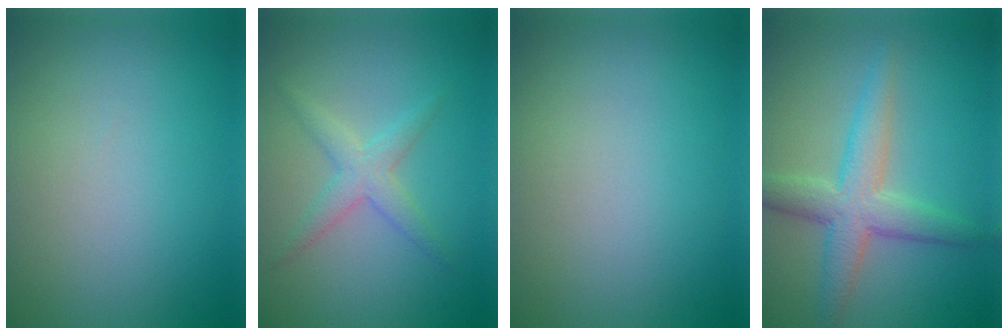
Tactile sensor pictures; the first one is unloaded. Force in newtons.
{"total": 2.3, "press": 2.3, "slide": 0.1}
{"total": 0.0}
{"total": 4.7, "press": 4.7, "slide": 0.1}